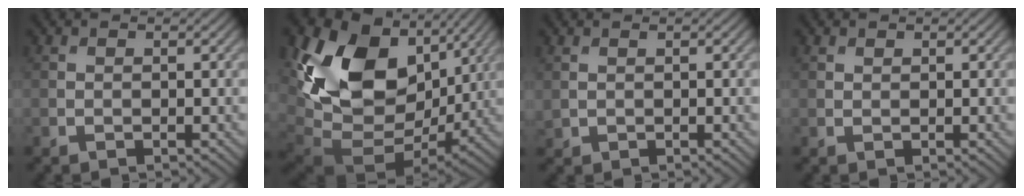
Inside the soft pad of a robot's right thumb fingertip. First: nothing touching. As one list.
[{"total": 18.3, "force": [4.4, 12.4, 12.7], "torque": [-0.281, -0.021, 0.098]}, {"total": 0.7, "force": [0.4, 0.4, 0.3], "torque": [-0.013, -0.002, 0.013]}, {"total": 0.6, "force": [0.5, 0.3, 0.1], "torque": [-0.001, 0.000, 0.012]}]